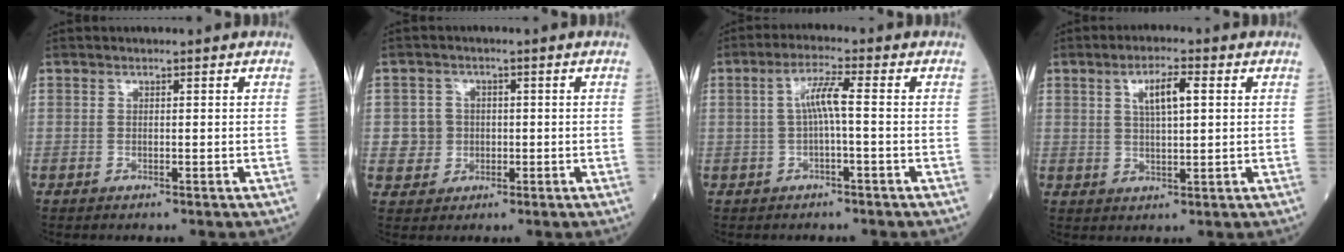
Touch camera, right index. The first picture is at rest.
{"total": 3.9, "force": [0.0, 3.9, 0.4], "torque": [0.005, 0.011, 0.002]}
{"total": 4.3, "force": [0.0, 0.2, 4.3], "torque": [-0.081, 0.015, 0.002]}
{"total": 5.2, "force": [1.7, 1.1, 4.8], "torque": [-0.088, 0.006, 0.032]}